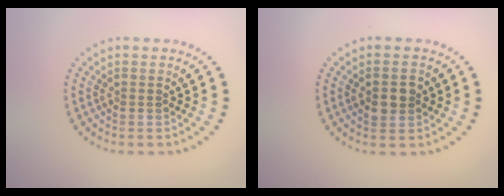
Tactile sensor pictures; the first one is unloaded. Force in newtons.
{"total": 2.5, "press": 2.5, "slide": 0.1}